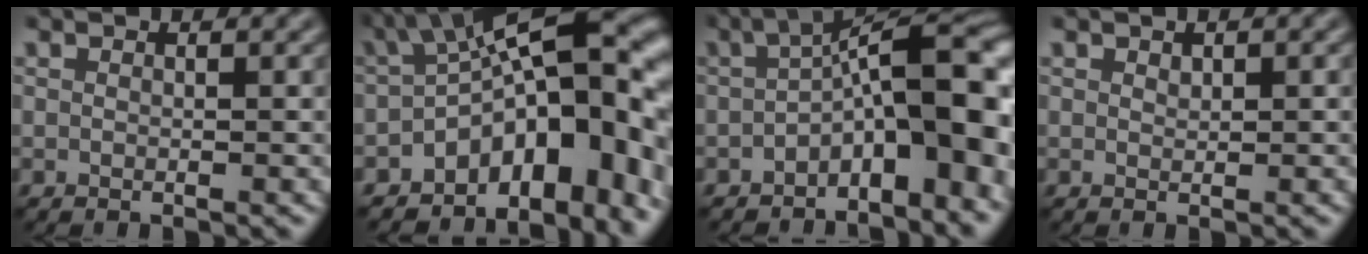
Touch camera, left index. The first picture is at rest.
{"total": 14.3, "force": [-3.9, 7.4, 11.5], "torque": [-0.121, 0.013, -0.058]}
{"total": 8.9, "force": [-1.7, 3.0, 8.2], "torque": [-0.120, 0.023, -0.036]}
{"total": 0.5, "force": [0.4, 0.3, 0.2], "torque": [-0.004, -0.001, 0.007]}